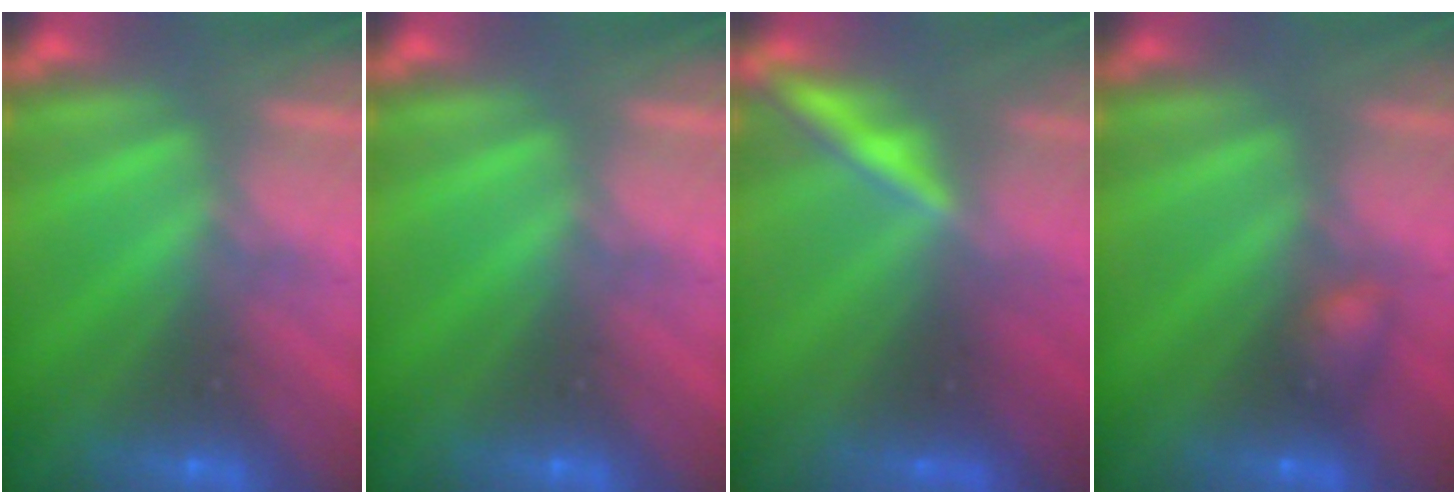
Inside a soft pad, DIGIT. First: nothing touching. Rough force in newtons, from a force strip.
{"total": 0.0}
{"total": 1.9}
{"total": 2.2}